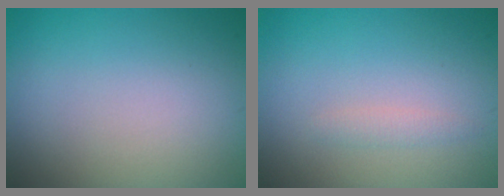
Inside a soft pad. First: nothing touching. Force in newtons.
{"total": 0.9, "press": 0.9, "slide": 0.1}